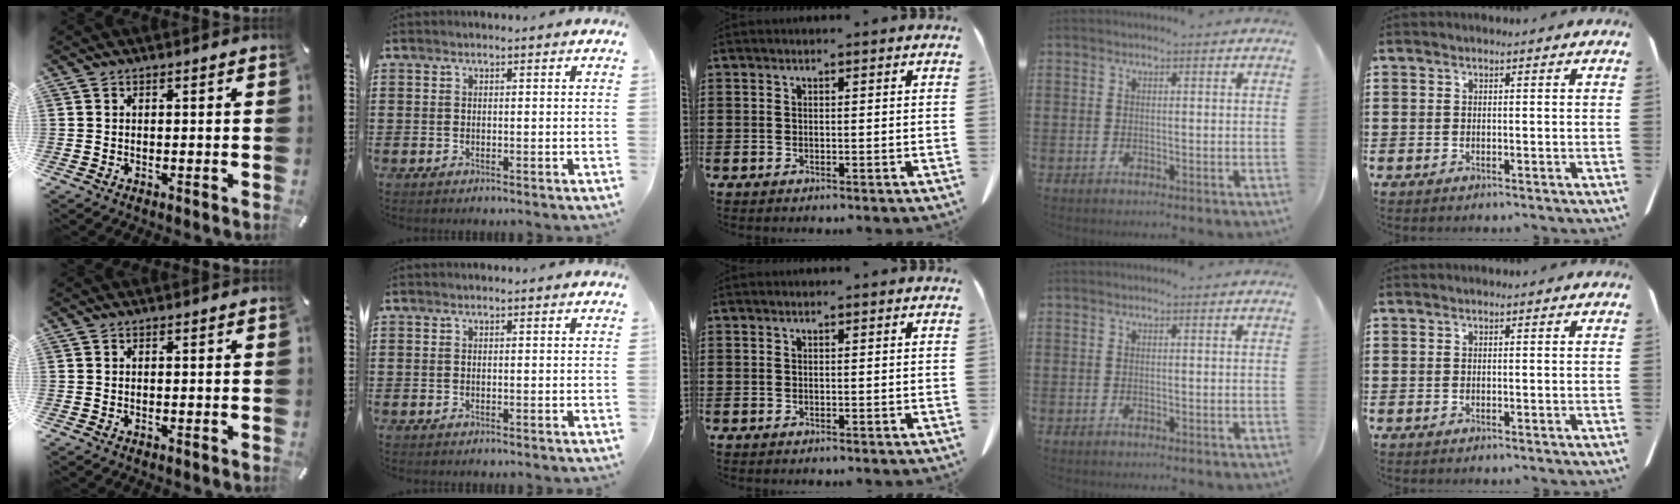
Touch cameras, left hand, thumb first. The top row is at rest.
{}